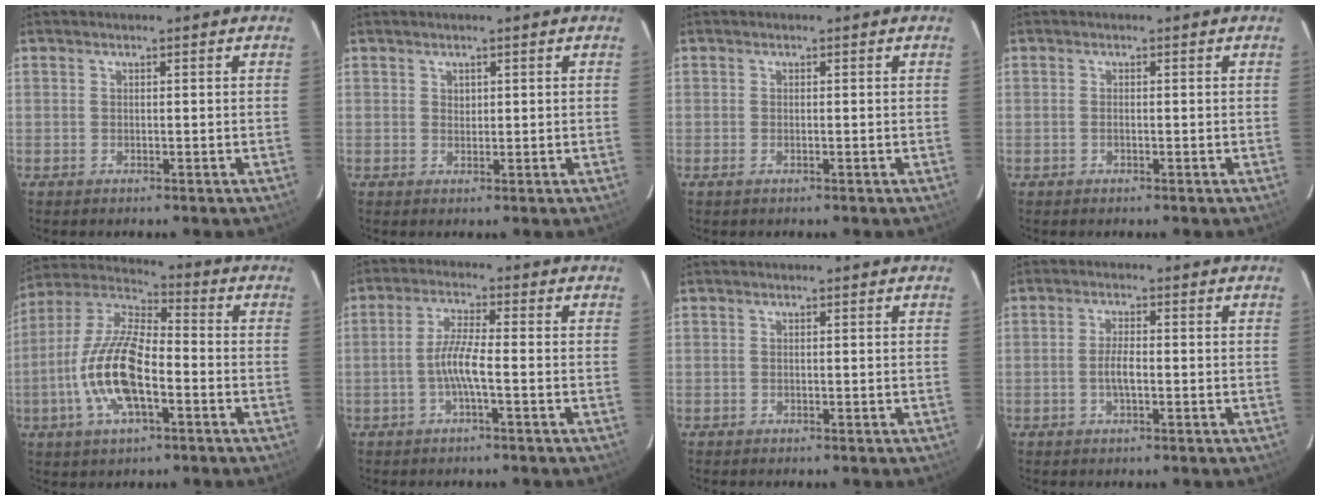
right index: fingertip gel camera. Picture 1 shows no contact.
{"total": 0.9, "force": [0.5, 0.7, 0.2], "torque": [-0.002, 0.003, 0.009]}
{"total": 0.9, "force": [-0.5, 0.3, 0.7], "torque": [-0.015, -0.002, -0.009]}
{"total": 0.7, "force": [-0.2, 0.2, 0.6], "torque": [-0.014, 0.001, -0.006]}
{"total": 15.9, "force": [-4.7, 6.2, 13.9], "torque": [-0.289, -0.001, -0.094]}
{"total": 5.1, "force": [-1.7, 0.0, 4.8], "torque": [-0.102, 0.004, -0.032]}
{"total": 0.0}
{"total": 3.0, "force": [-0.8, 0.9, 2.8], "torque": [-0.056, 0.000, -0.013]}